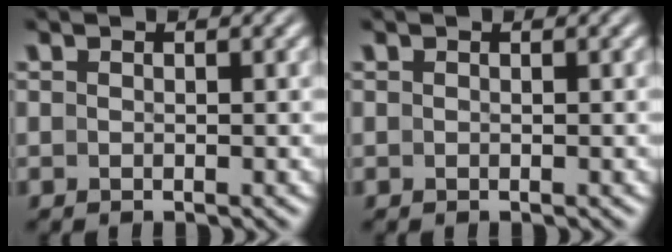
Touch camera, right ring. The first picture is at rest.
{"total": 0.0}